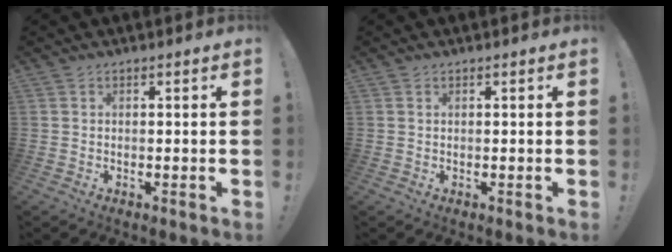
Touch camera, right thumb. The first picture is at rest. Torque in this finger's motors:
{"motor_torque": [-0.22, 0.01, -0.17, 0.23, -0.01]}